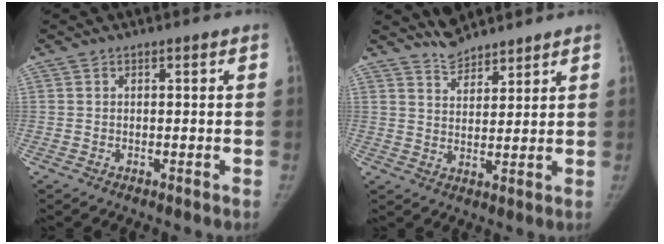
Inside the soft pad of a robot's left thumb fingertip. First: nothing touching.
{"total": 5.4, "force": [5.1, 1.6, 0.7], "torque": [0.002, -0.029, 0.096]}